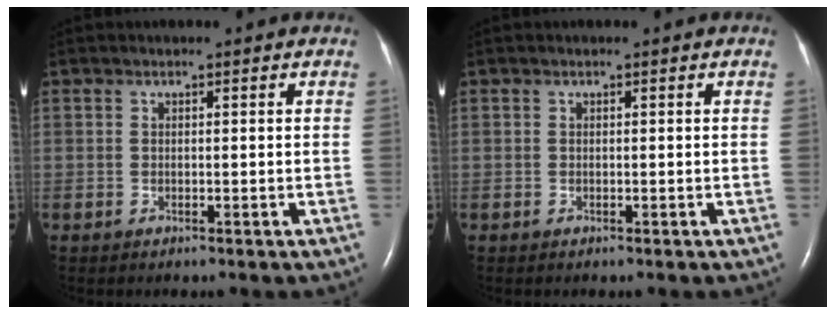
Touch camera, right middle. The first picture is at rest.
{"total": 0.0}